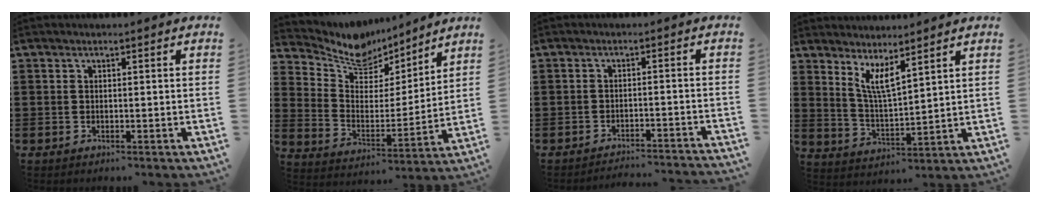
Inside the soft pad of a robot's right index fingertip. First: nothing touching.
{"total": 8.3, "force": [7.3, 3.6, 1.4], "torque": [-0.065, -0.054, 0.131]}
{"total": 2.5, "force": [-2.5, -0.2, 0.3], "torque": [-0.009, 0.000, -0.054]}
{"total": 5.4, "force": [3.7, 0.7, 3.8], "torque": [-0.085, -0.015, 0.066]}